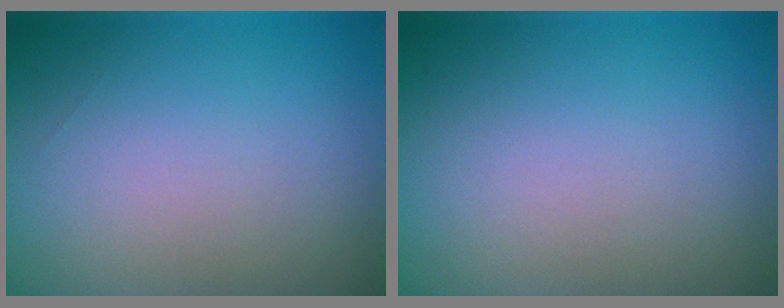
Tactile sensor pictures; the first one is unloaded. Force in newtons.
{"total": 0.0}